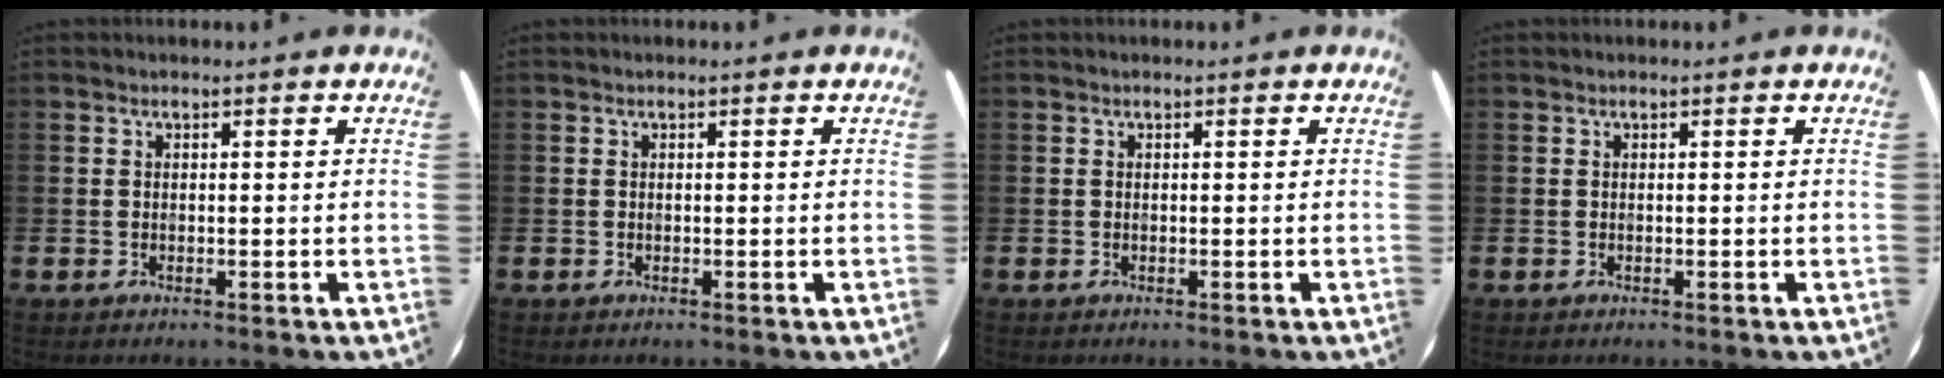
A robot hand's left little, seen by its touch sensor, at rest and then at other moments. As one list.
[{"total": 0.0}, {"total": 0.0}, {"total": 0.0}]